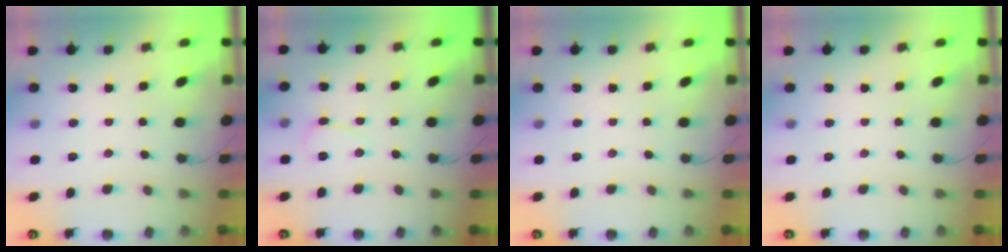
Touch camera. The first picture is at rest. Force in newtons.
{"total": 4.0, "press": 3.9, "slide": 0.5}
{"total": 0.0}
{"total": 0.0}